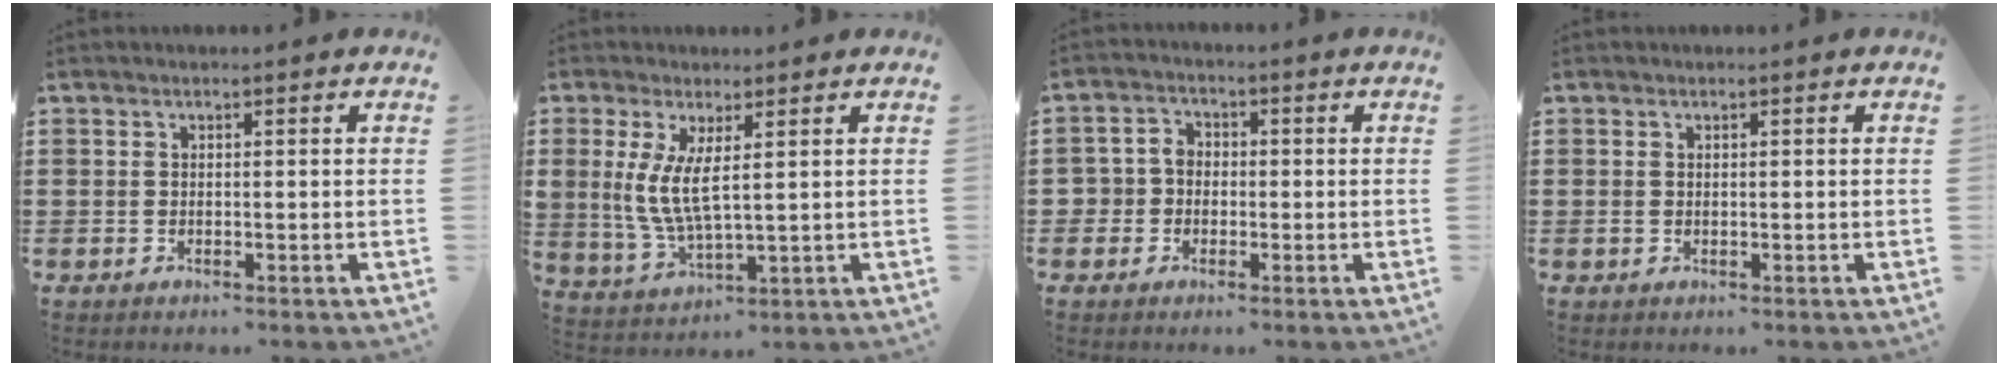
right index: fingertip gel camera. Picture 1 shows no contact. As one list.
[{"total": 6.2, "force": [1.5, 2.3, 5.6], "torque": [-0.129, -0.004, 0.025]}, {"total": 3.3, "force": [-1.2, 3.0, 0.8], "torque": [-0.034, 0.006, -0.030]}, {"total": 0.5, "force": [0.0, 0.4, 0.3], "torque": [-0.007, 0.002, -0.001]}]